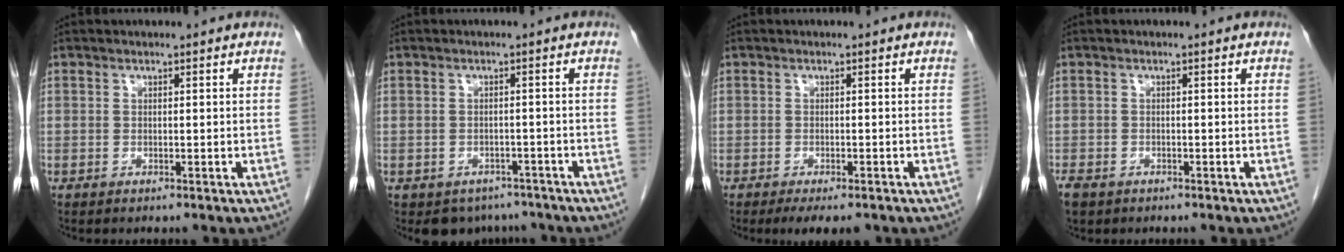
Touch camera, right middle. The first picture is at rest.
{"total": 5.0, "force": [-4.1, 2.8, 0.5], "torque": [0.004, 0.006, -0.053]}
{"total": 5.2, "force": [-3.9, 1.5, 3.0], "torque": [-0.039, -0.010, -0.055]}
{"total": 3.0, "force": [-2.2, 1.8, 1.1], "torque": [-0.022, -0.003, -0.033]}